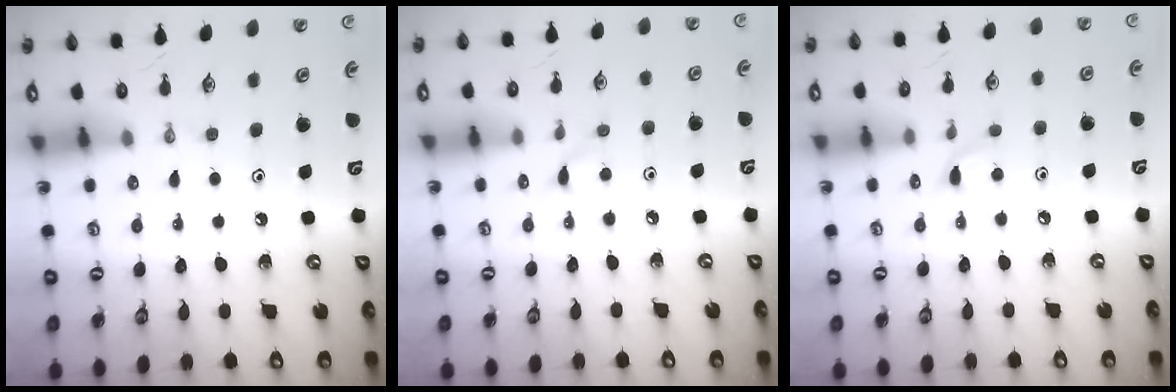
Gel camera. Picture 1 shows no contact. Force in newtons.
{"total": 3.7, "press": 3.7, "slide": 0.5}
{"total": 5.0, "press": 5.0, "slide": 0.5}